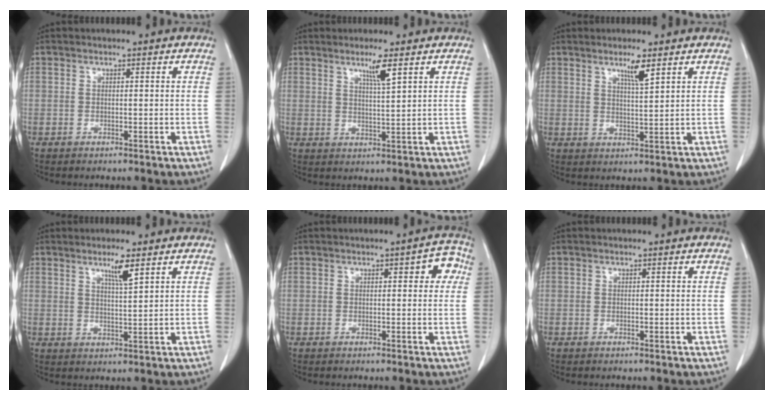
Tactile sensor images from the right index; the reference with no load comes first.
{"total": 3.9, "force": [2.4, -0.5, 3.0], "torque": [-0.057, -0.009, 0.045]}
{"total": 3.8, "force": [2.5, -0.1, 2.9], "torque": [-0.054, -0.008, 0.046]}
{"total": 3.8, "force": [2.5, -0.2, 2.9], "torque": [-0.055, -0.008, 0.046]}
{"total": 3.9, "force": [1.2, 1.5, 3.4], "torque": [-0.026, 0.015, 0.008]}
{"total": 0.0}